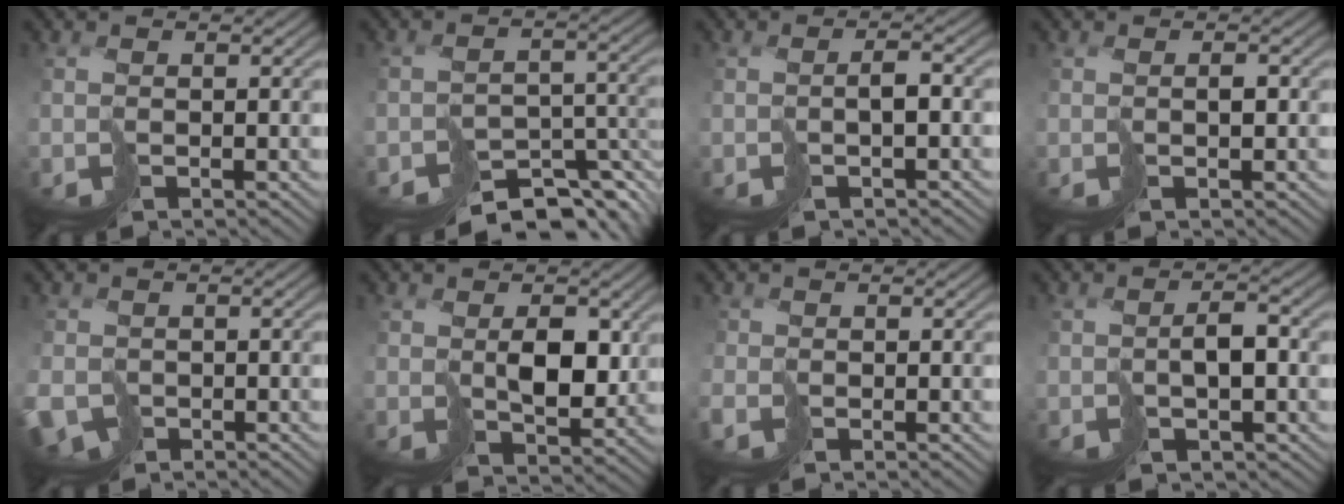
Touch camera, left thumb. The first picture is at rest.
{"total": 8.6, "force": [-7.6, 2.9, 2.7], "torque": [-0.035, -0.010, -0.092]}
{"total": 1.4, "force": [-0.5, 0.3, 1.3], "torque": [-0.025, 0.004, -0.008]}
{"total": 1.0, "force": [0.3, 0.3, 0.8], "torque": [-0.014, 0.005, 0.009]}
{"total": 3.9, "force": [-2.0, 2.8, 1.9], "torque": [-0.039, -0.018, -0.031]}
{"total": 4.8, "force": [2.4, 2.7, 3.2], "torque": [-0.060, -0.007, 0.054]}
{"total": 1.4, "force": [-0.4, 1.2, 0.4], "torque": [0.001, -0.006, -0.008]}
{"total": 2.8, "force": [-0.3, 1.6, 2.3], "torque": [-0.039, 0.003, 0.001]}